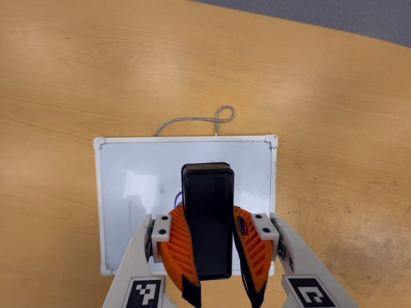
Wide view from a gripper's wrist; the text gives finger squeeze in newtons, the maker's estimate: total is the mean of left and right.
{"total": 10.5, "left": 9.3, "right": 11.8}